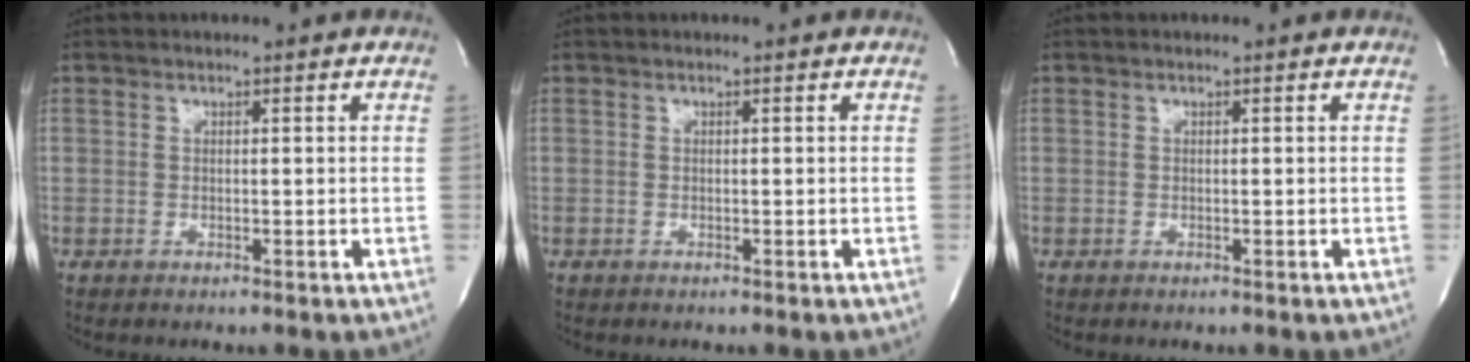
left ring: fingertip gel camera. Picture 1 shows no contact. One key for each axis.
{"total": 0.0}
{"total": 0.0}